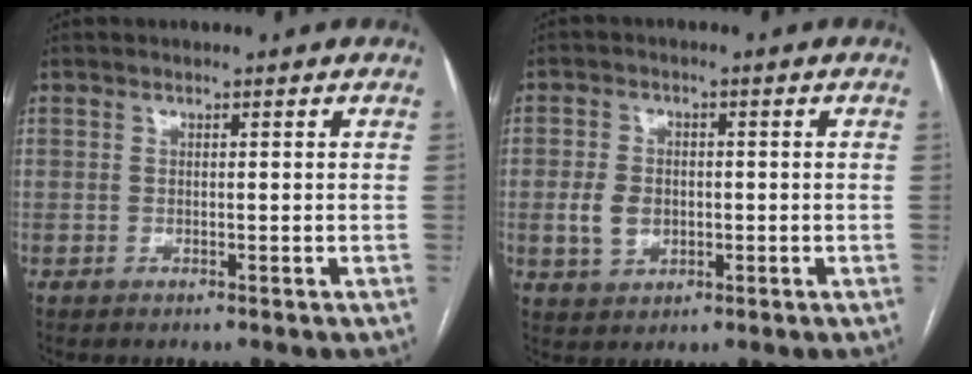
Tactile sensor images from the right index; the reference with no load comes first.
{"total": 4.9, "force": [-0.5, 3.7, 3.2], "torque": [-0.065, 0.009, -0.001]}